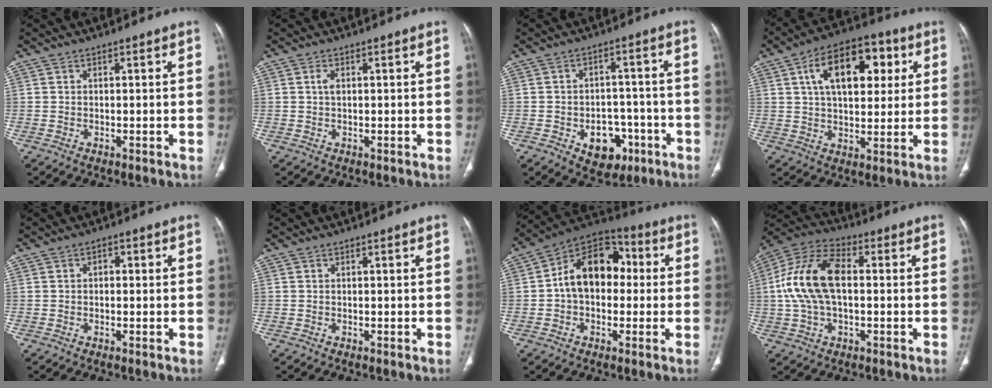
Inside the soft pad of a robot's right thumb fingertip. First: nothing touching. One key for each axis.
{"total": 1.3, "fx": 0.3, "fy": 0.7, "fz": 1.1, "tx": -0.022, "ty": 0.003, "tz": 0.006}
{"total": 9.2, "fx": -3.9, "fy": 6.6, "fz": 5.1, "tx": -0.034, "ty": 0.032, "tz": -0.043}
{"total": 16.6, "fx": 5.4, "fy": 9.2, "fz": 12.7, "tx": -0.166, "ty": 0.005, "tz": 0.081}
{"total": 1.3, "fx": 0.1, "fy": 0.9, "fz": 0.8, "tx": -0.004, "ty": 0.006, "tz": -0.003}
{"total": 0.0}
{"total": 14.8, "fx": 0.9, "fy": 10.2, "fz": 10.7, "tx": -0.137, "ty": 0.039, "tz": 0.000}
{"total": 15.3, "fx": 0.7, "fy": 8.5, "fz": 12.7, "tx": -0.256, "ty": 0.032, "tz": 0.007}